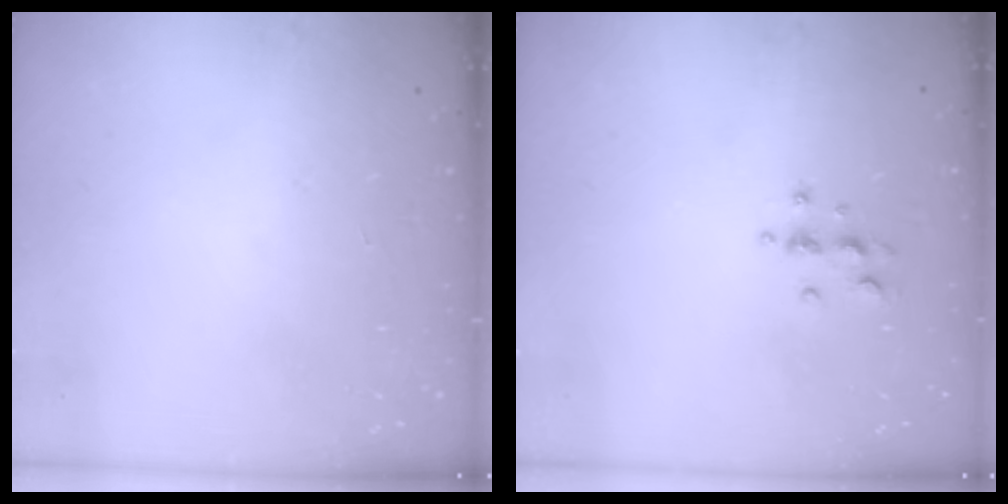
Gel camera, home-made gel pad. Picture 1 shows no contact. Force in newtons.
{"total": 3.3, "press": 3.3, "slide": 0.4}